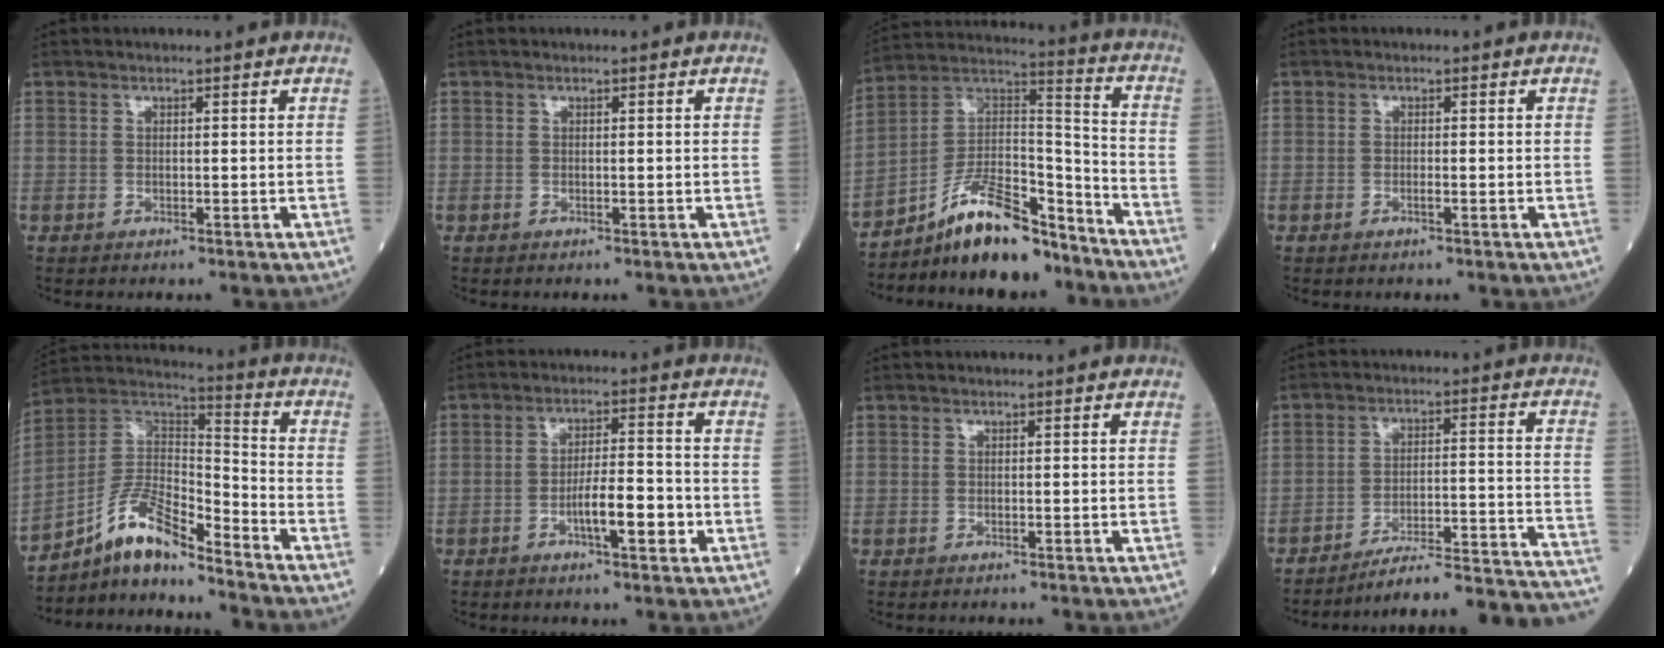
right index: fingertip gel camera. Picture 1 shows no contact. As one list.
[{"total": 0.0}, {"total": 13.3, "force": [-10.8, 3.7, 6.9], "torque": [-0.112, 0.039, -0.189]}, {"total": 0.7, "force": [-0.4, 0.0, 0.6], "torque": [-0.013, 0.001, -0.007]}, {"total": 11.3, "force": [-8.9, 2.2, 6.7], "torque": [-0.133, 0.031, -0.162]}, {"total": 6.4, "force": [-2.3, 1.2, 5.8], "torque": [-0.099, 0.003, -0.038]}, {"total": 0.0}, {"total": 22.1, "force": [-20.9, -1.0, 7.0], "torque": [-0.033, 0.002, -0.280]}]